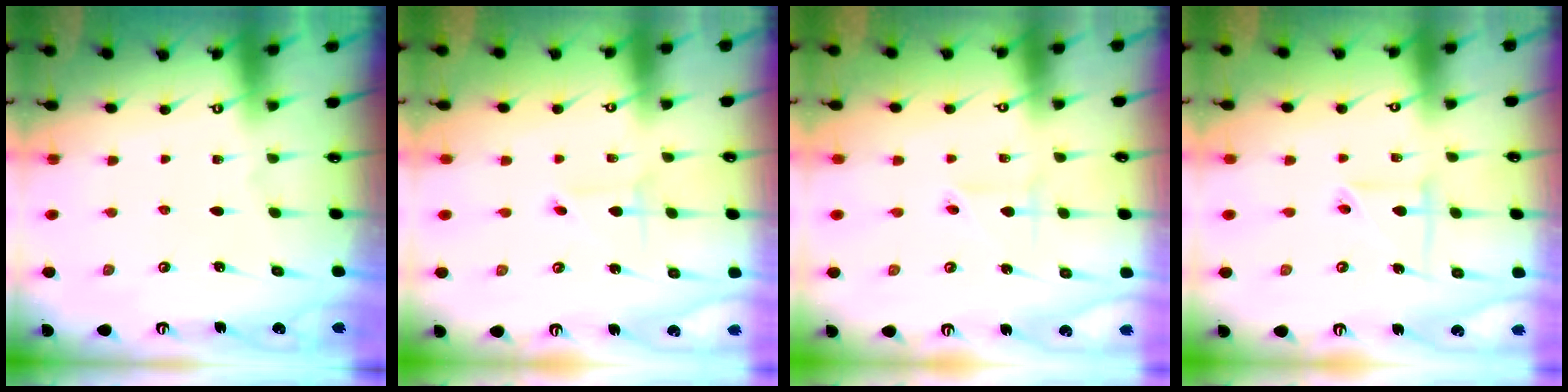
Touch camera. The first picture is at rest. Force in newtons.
{"total": 0.9, "press": 0.9, "slide": 0.0}
{"total": 2.2, "press": 2.2, "slide": 0.3}
{"total": 4.6, "press": 4.4, "slide": 1.3}